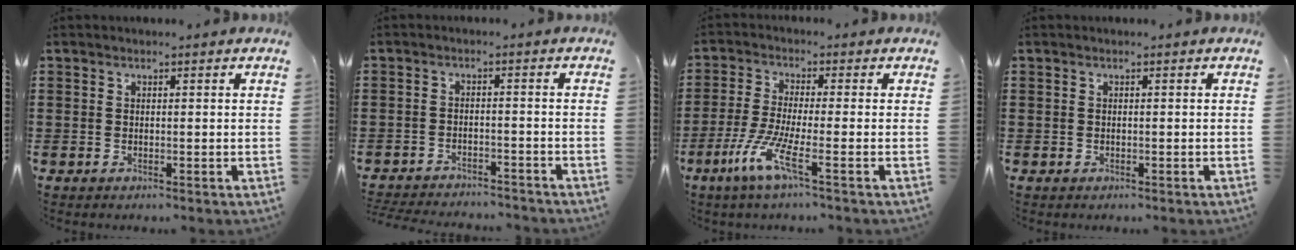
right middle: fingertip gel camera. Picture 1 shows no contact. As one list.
[{"total": 3.3, "force": [-3.2, 0.2, 0.1], "torque": [-0.006, 0.000, -0.068]}, {"total": 7.0, "force": [-3.4, 0.4, 6.1], "torque": [-0.141, -0.018, -0.069]}, {"total": 0.0}]